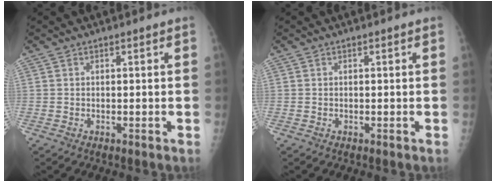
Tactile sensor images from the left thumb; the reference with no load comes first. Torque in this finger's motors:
{"motor_torque": [0.02, 0.02, -0.05, -0.02, 0.00]}